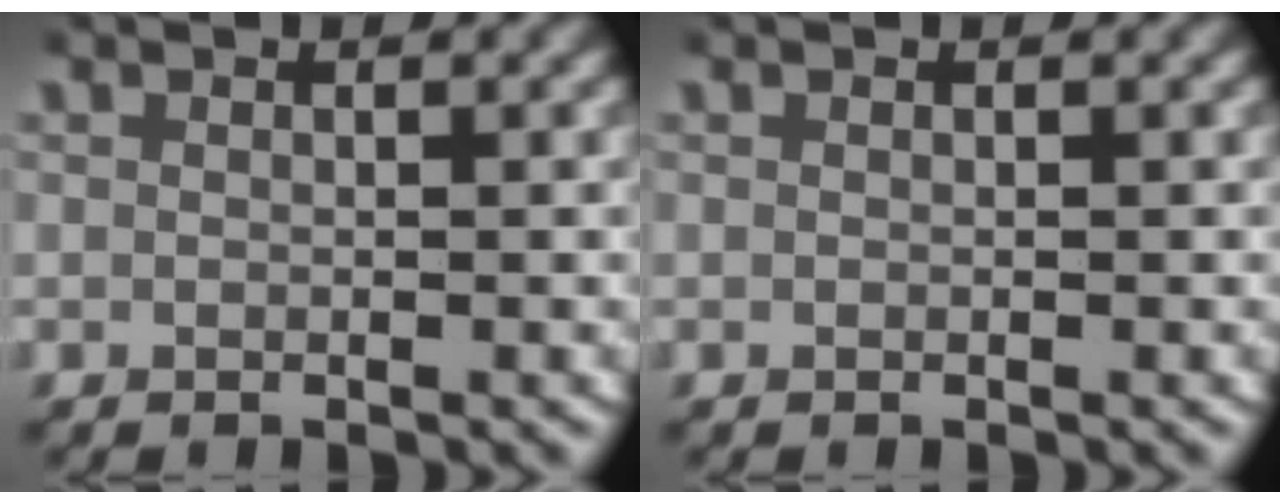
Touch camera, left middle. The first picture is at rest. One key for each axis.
{"total": 0.0}